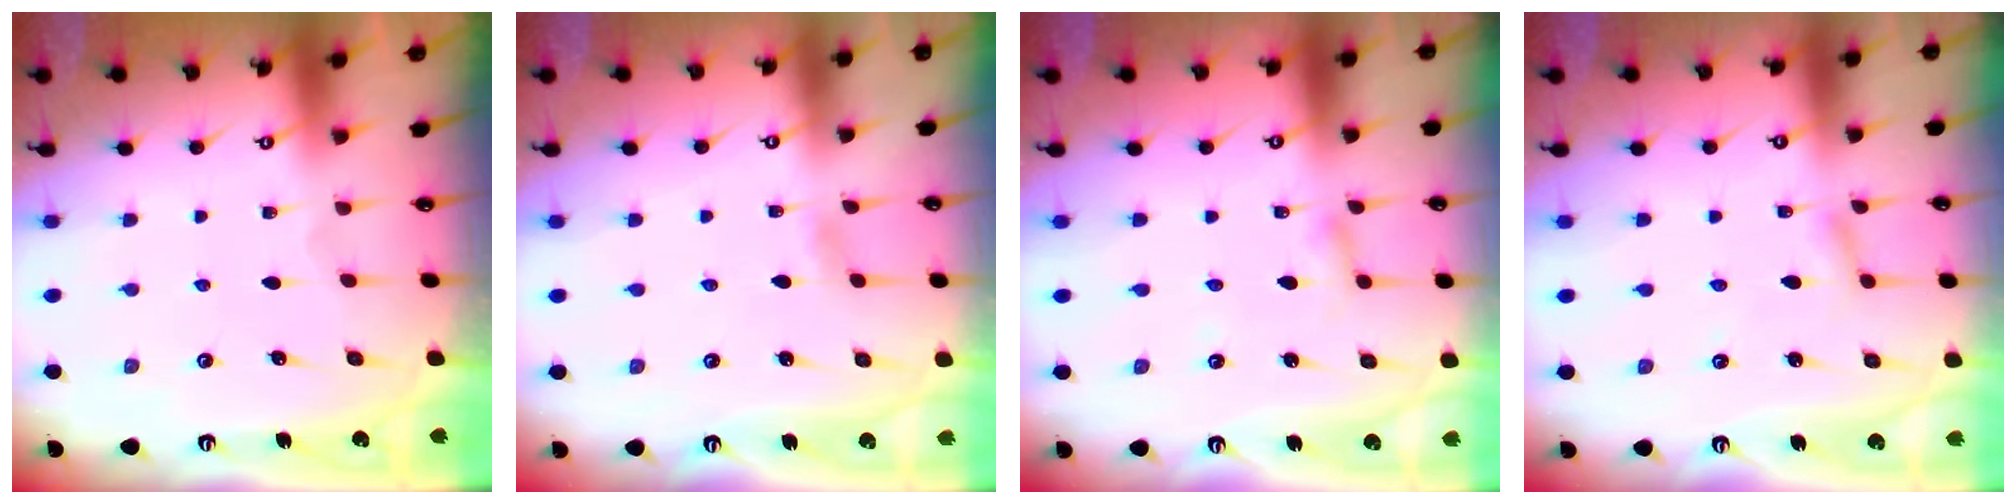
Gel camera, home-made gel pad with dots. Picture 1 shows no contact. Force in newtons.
{"total": 2.7, "press": 2.7, "slide": 0.4}
{"total": 2.7, "press": 2.7, "slide": 0.3}
{"total": 1.4, "press": 1.4, "slide": 0.2}